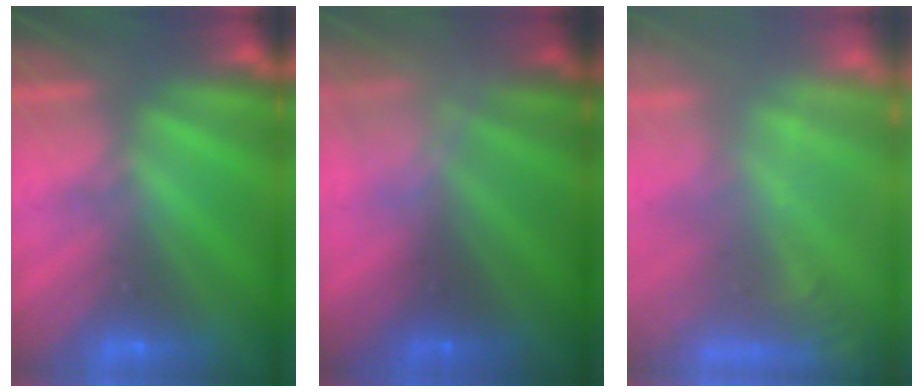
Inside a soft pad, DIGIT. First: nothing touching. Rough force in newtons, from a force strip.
{"total": 2.3}
{"total": 6.1}